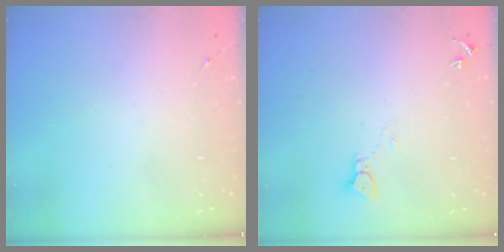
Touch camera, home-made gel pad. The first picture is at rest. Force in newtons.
{"total": 2.6, "press": 2.6, "slide": 0.1}